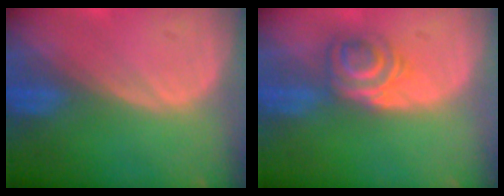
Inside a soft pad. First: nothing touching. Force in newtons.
{"total": 5.9, "press": 4.8, "slide": 3.4}